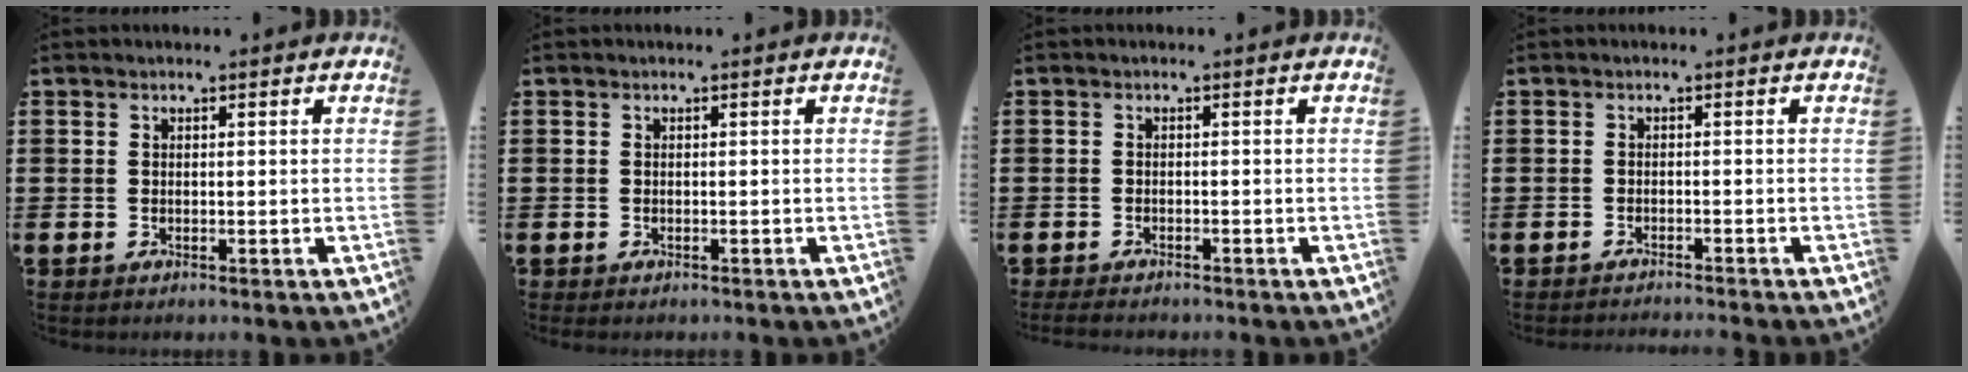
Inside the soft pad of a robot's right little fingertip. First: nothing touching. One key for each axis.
{"total": 0.0}
{"total": 1.0, "fx": -0.9, "fy": 0.2, "fz": 0.3, "tx": -0.007, "ty": 0.000, "tz": -0.019}
{"total": 0.9, "fx": -0.9, "fy": -0.2, "fz": -0.1, "tx": 0.001, "ty": 0.001, "tz": -0.019}